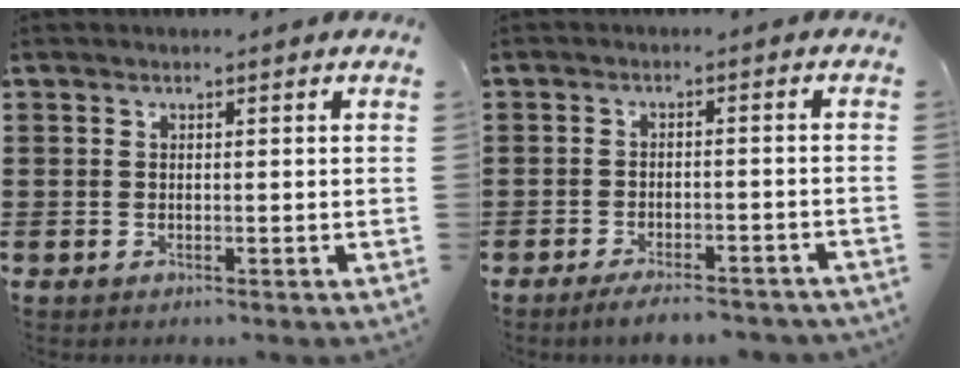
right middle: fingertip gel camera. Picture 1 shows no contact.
{"total": 3.6, "force": [-3.3, 0.4, 1.3], "torque": [-0.029, -0.001, -0.066]}